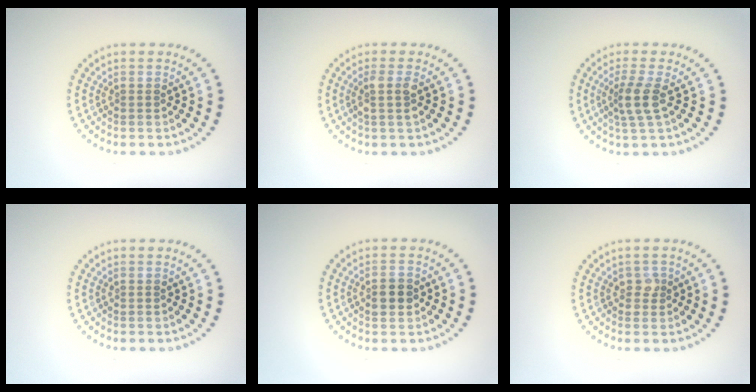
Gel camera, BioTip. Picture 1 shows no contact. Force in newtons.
{"total": 1.8, "press": 1.5, "slide": 1.0}
{"total": 2.6, "press": 2.0, "slide": 1.6}
{"total": 0.0}
{"total": 2.4, "press": 2.4, "slide": 0.2}
{"total": 1.2, "press": 1.1, "slide": 0.4}